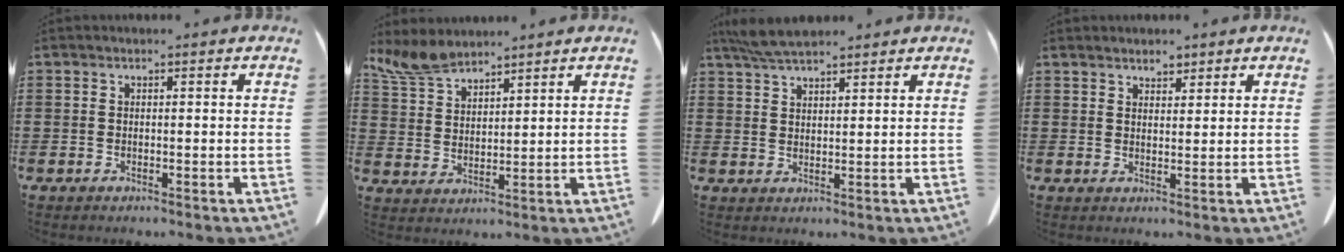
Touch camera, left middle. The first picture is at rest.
{"total": 6.1, "force": [5.2, 2.3, 2.4], "torque": [-0.068, -0.012, 0.096]}
{"total": 4.7, "force": [4.0, 0.9, 2.2], "torque": [-0.053, -0.006, 0.074]}
{"total": 2.3, "force": [2.2, 0.8, 0.4], "torque": [-0.013, 0.002, 0.043]}